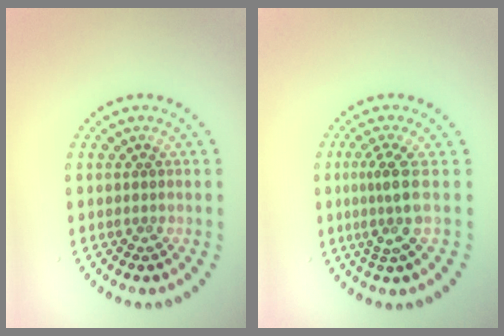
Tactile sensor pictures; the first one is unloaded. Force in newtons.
{"total": 2.8, "press": 2.0, "slide": 1.9}